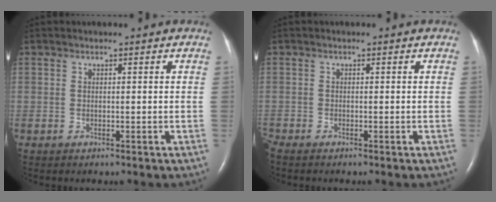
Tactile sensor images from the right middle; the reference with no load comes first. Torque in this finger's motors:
{"motor_torque": [0.03, -0.07, 0.08, 0.03]}